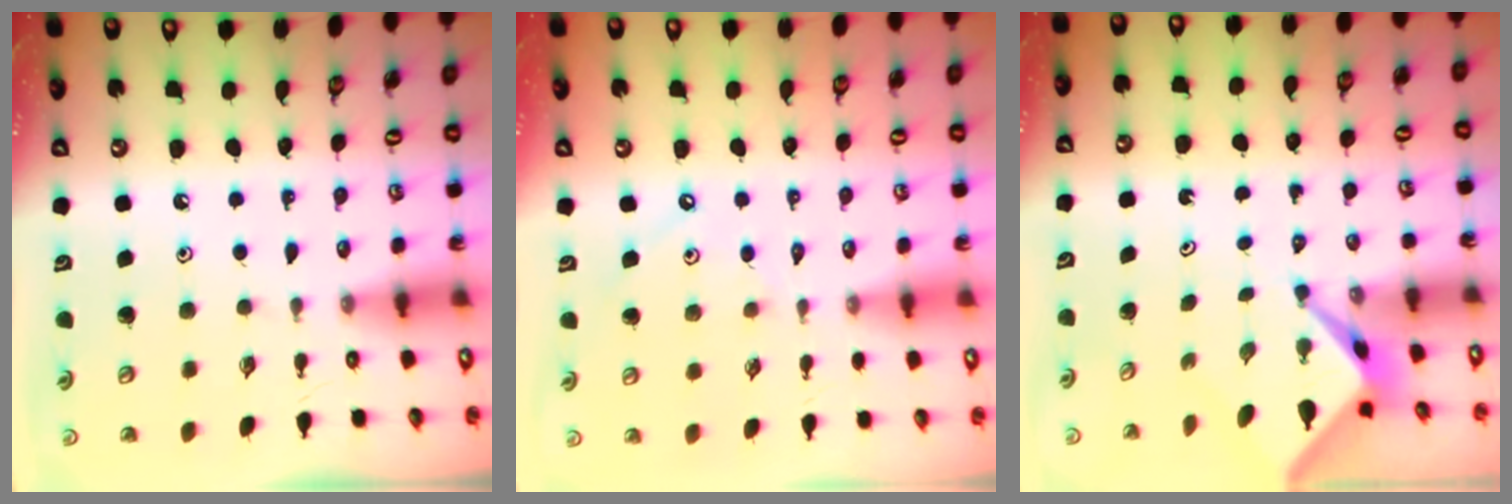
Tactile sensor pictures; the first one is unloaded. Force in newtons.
{"total": 3.3, "press": 3.3, "slide": 0.1}
{"total": 3.3, "press": 3.3, "slide": 0.1}